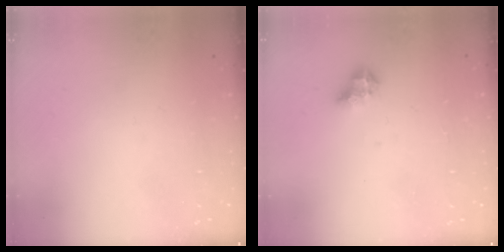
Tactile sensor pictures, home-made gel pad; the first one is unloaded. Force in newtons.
{"total": 6.4, "press": 6.4, "slide": 0.3}